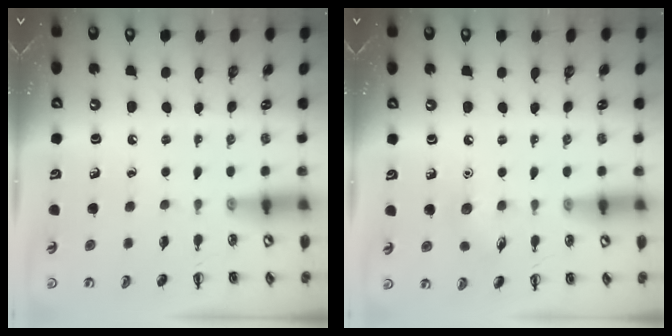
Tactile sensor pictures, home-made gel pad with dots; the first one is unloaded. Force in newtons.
{"total": 5.2, "press": 5.1, "slide": 1.3}